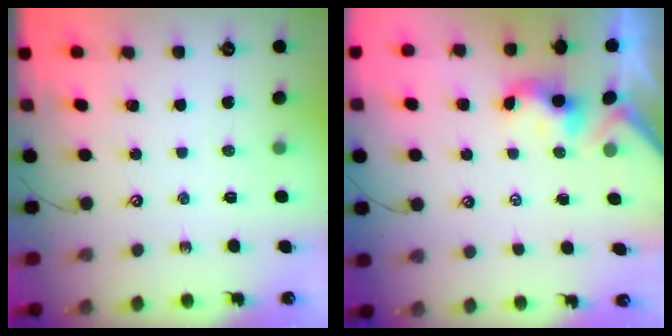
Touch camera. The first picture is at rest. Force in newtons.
{"total": 0.6, "press": 0.5, "slide": 0.4}